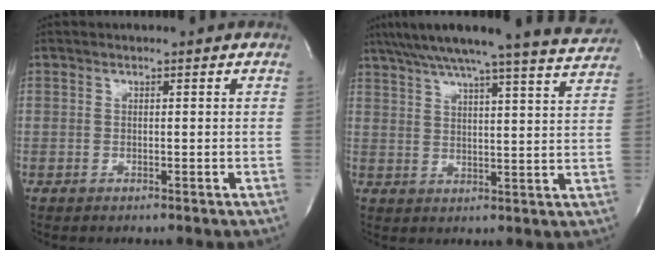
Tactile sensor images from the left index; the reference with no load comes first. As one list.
[{"total": 19.6, "force": [17.8, -0.4, 8.1], "torque": [-0.132, -0.024, 0.229]}]